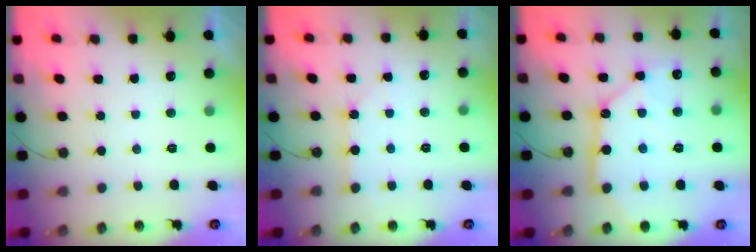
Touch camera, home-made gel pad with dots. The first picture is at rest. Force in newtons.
{"total": 1.9, "press": 1.9, "slide": 0.0}
{"total": 12.9, "press": 12.8, "slide": 1.2}